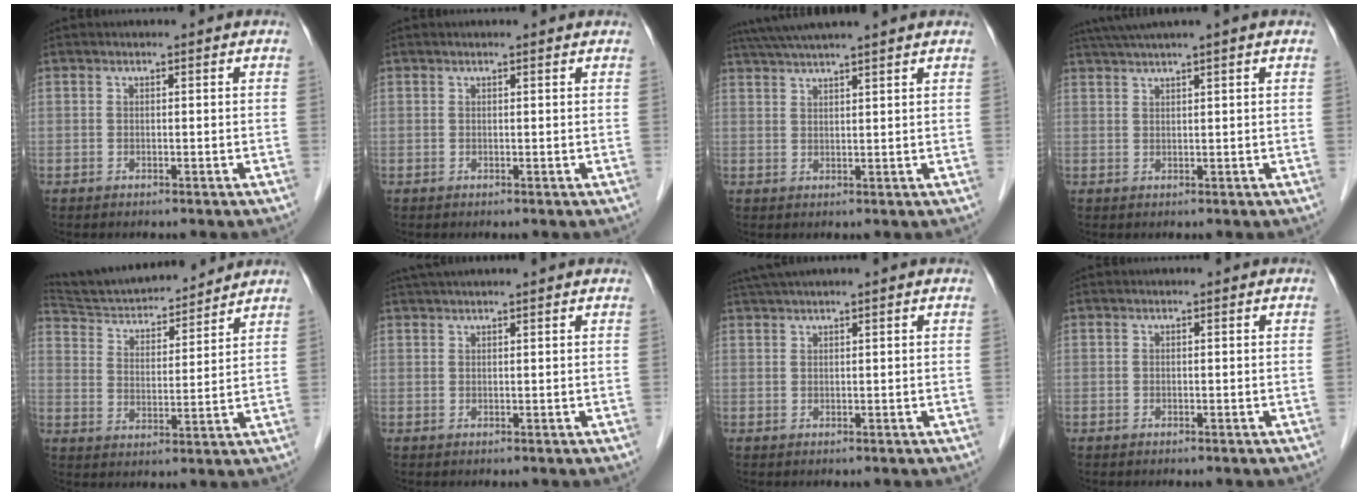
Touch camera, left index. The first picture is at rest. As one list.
[{"total": 1.1, "force": [1.0, 0.0, 0.3], "torque": [-0.014, 0.006, 0.011]}, {"total": 9.5, "force": [8.1, -0.7, 4.8], "torque": [-0.083, 0.041, 0.117]}, {"total": 5.4, "force": [4.1, -1.2, 3.2], "torque": [-0.055, 0.029, 0.074]}, {"total": 15.4, "force": [14.6, 2.3, 4.2], "torque": [-0.074, 0.015, 0.239]}, {"total": 6.9, "force": [6.1, -0.4, 3.3], "torque": [-0.050, 0.043, 0.086]}, {"total": 3.7, "force": [3.1, -0.8, 2.0], "torque": [-0.034, 0.029, 0.059]}, {"total": 0.0}]